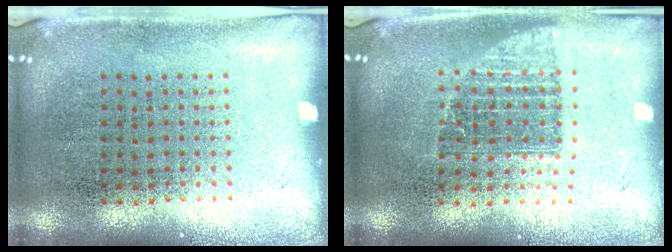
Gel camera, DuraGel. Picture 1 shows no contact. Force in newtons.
{"total": 1.3, "press": 1.1, "slide": 0.7}